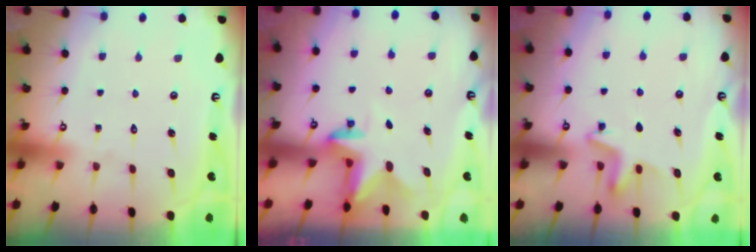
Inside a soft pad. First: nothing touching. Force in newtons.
{"total": 2.8, "press": 2.8, "slide": 0.5}
{"total": 4.1, "press": 4.1, "slide": 0.4}